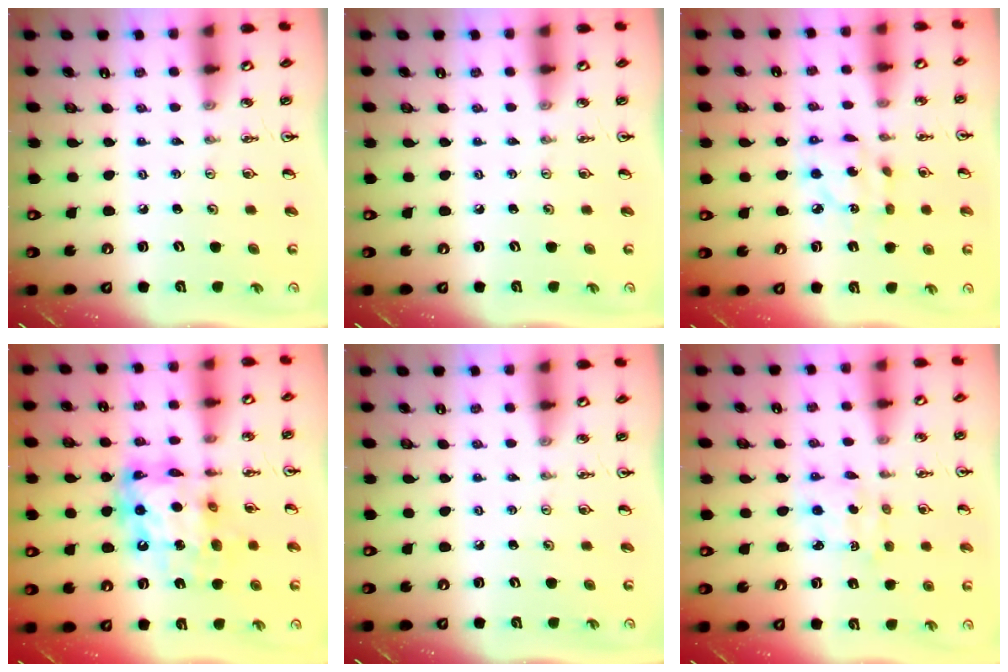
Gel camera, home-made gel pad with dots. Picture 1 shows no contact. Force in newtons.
{"total": 0.0}
{"total": 7.5, "press": 7.5, "slide": 0.2}
{"total": 15.4, "press": 15.3, "slide": 1.3}
{"total": 0.0}
{"total": 2.7, "press": 2.7, "slide": 0.0}